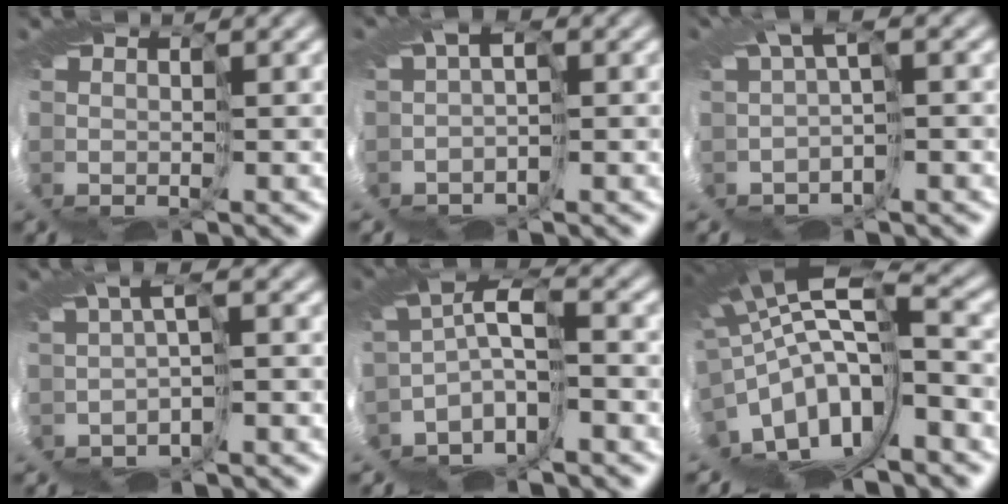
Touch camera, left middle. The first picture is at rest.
{"total": 1.8, "force": [-1.5, 0.8, 0.8], "torque": [-0.019, -0.004, -0.032]}
{"total": 1.6, "force": [-1.3, -0.1, 1.0], "torque": [-0.026, -0.003, -0.029]}
{"total": 1.5, "force": [-1.2, -0.4, 0.8], "torque": [-0.020, -0.003, -0.026]}
{"total": 5.3, "force": [-3.3, 1.8, 3.7], "torque": [-0.074, 0.012, -0.065]}
{"total": 11.4, "force": [-3.3, 4.2, 10.1], "torque": [-0.201, 0.000, -0.035]}